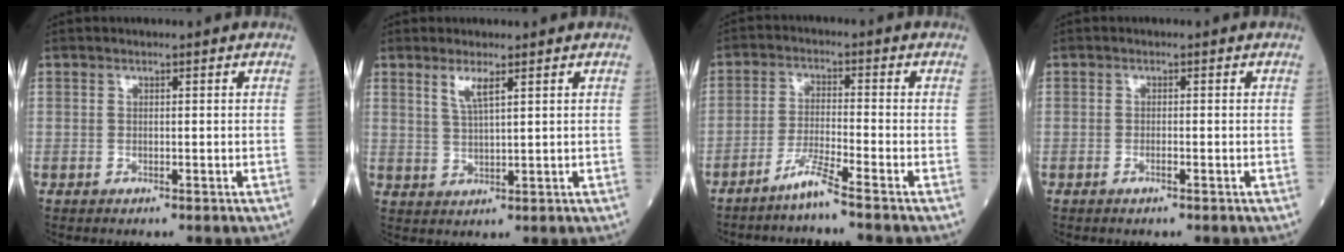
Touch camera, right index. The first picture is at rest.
{"total": 3.2, "force": [1.8, 0.2, 2.6], "torque": [-0.055, -0.004, 0.038]}
{"total": 4.7, "force": [-3.8, -1.2, 2.5], "torque": [-0.054, -0.018, -0.081]}
{"total": 0.8, "force": [-0.5, -0.1, 0.6], "torque": [-0.010, 0.000, -0.011]}